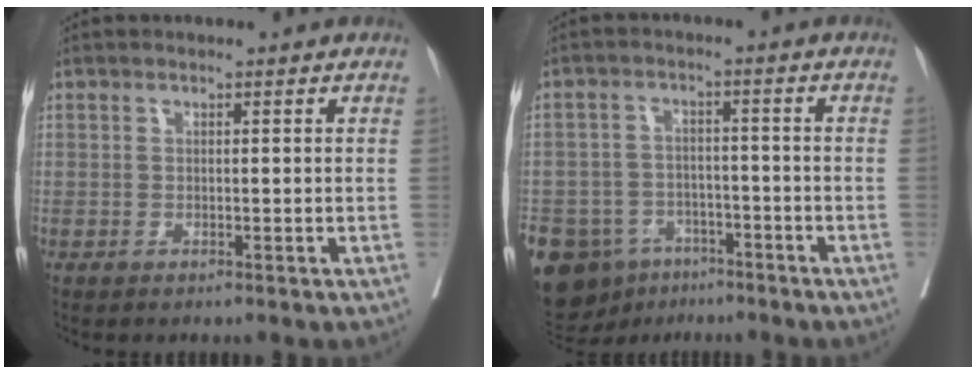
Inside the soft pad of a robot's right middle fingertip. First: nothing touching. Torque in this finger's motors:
{"motor_torque": [1.20, -0.94, 1.05, 0.21]}